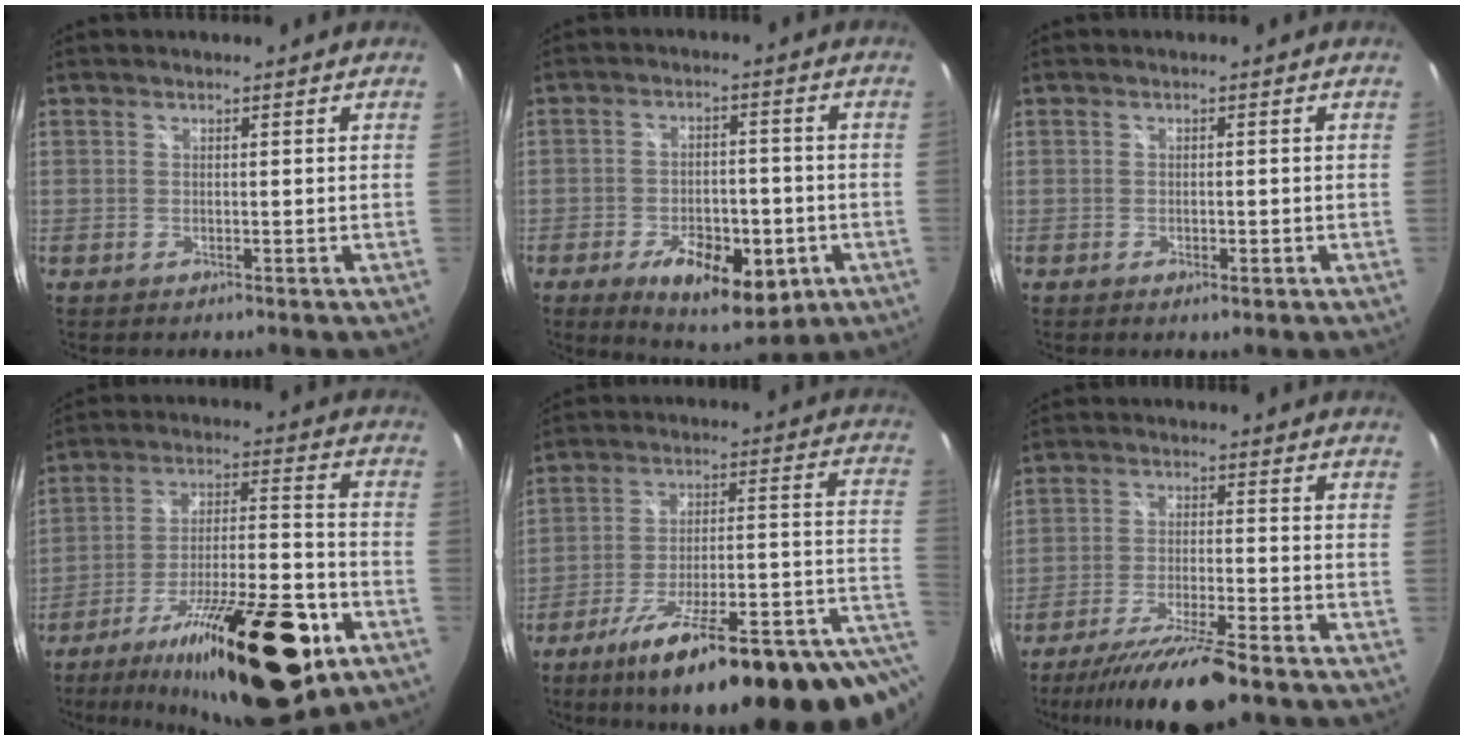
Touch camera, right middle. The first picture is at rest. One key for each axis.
{"total": 14.4, "fx": -6.6, "fy": 6.9, "fz": 10.7, "tx": -0.190, "ty": -0.014, "tz": -0.083}
{"total": 1.9, "fx": -0.9, "fy": 0.9, "fz": 1.4, "tx": -0.023, "ty": -0.004, "tz": -0.014}
{"total": 27.1, "fx": -15.9, "fy": 8.8, "fz": 20.2, "tx": -0.330, "ty": -0.019, "tz": -0.240}
{"total": 25.3, "fx": -9.7, "fy": 5.5, "fz": 22.7, "tx": -0.316, "ty": -0.031, "tz": -0.138}
{"total": 13.9, "fx": -11.3, "fy": 1.1, "fz": 7.9, "tx": -0.163, "ty": -0.019, "tz": -0.193}